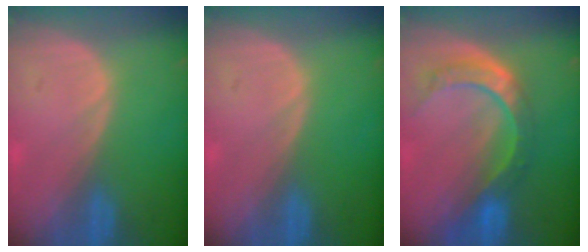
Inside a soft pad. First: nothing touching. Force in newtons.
{"total": 0.0}
{"total": 8.8, "press": 7.3, "slide": 5.0}